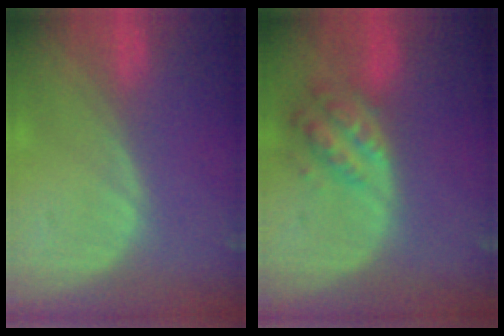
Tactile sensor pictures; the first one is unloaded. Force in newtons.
{"total": 6.0, "press": 5.4, "slide": 2.6}